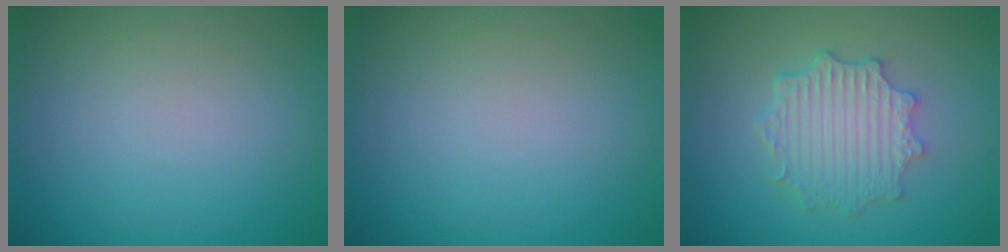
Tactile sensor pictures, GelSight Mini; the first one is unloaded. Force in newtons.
{"total": 0.0}
{"total": 4.6, "press": 3.7, "slide": 2.7}